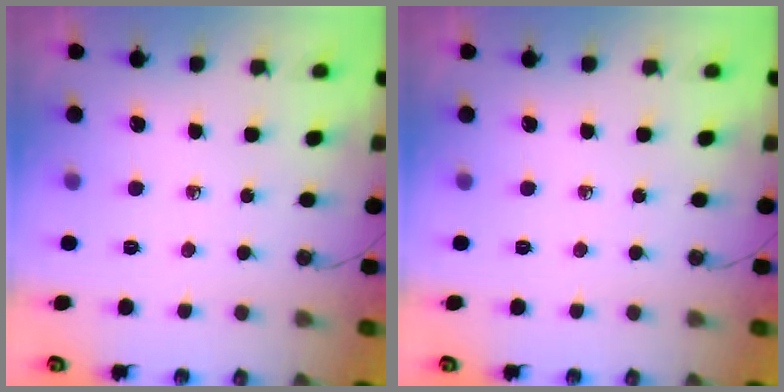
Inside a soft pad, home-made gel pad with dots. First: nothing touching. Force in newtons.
{"total": 0.0}